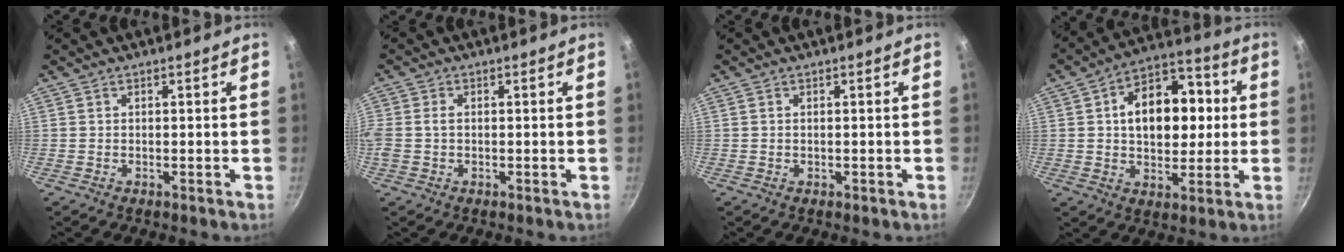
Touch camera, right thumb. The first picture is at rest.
{"total": 3.1, "force": [-0.1, 2.1, 2.3], "torque": [-0.066, 0.006, -0.003]}
{"total": 0.0}
{"total": 16.3, "force": [2.2, 10.4, 12.3], "torque": [-0.143, 0.022, 0.029]}